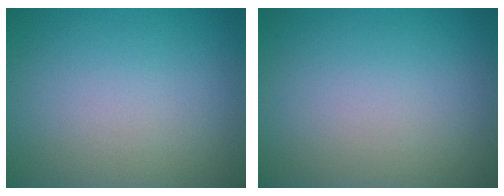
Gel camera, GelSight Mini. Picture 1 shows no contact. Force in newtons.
{"total": 0.0}